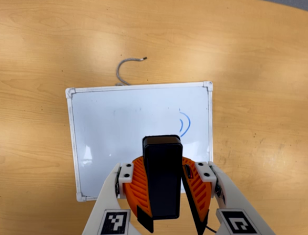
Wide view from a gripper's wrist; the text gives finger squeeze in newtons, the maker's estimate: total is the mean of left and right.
{"total": 10.1, "left": 10.2, "right": 9.9}